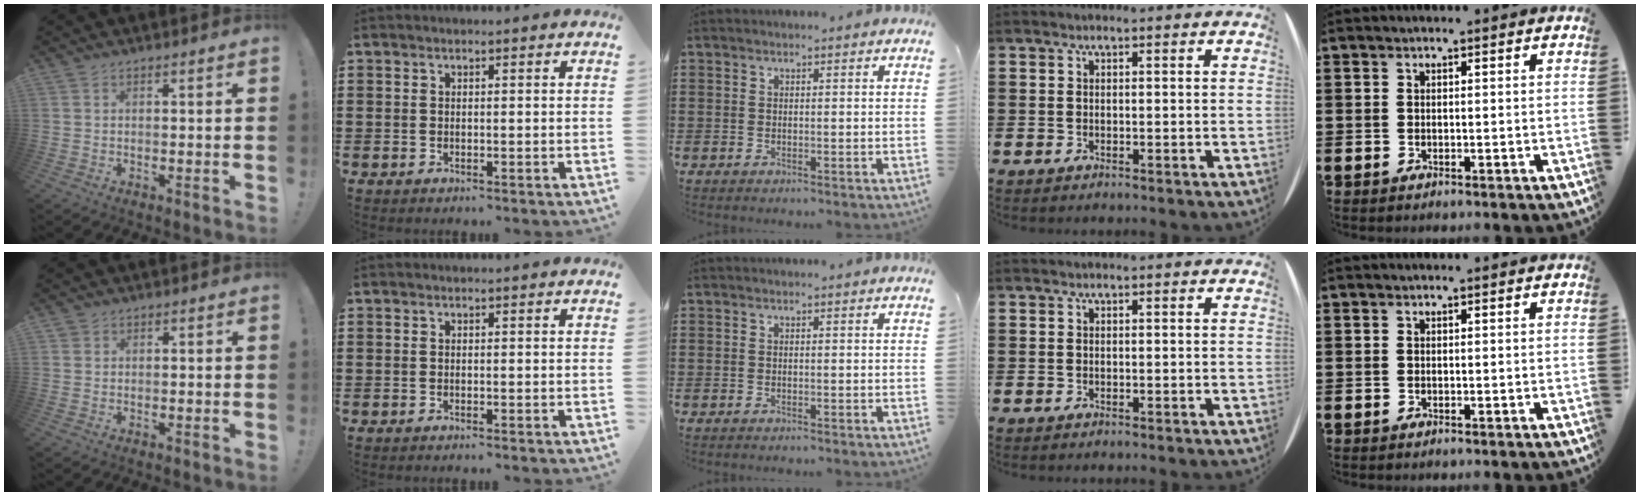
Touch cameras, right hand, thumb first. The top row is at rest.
{"thumb": {"total": 0.7, "force": [0.1, 0.6, 0.2], "torque": [-0.002, 0.001, 0.003]}}